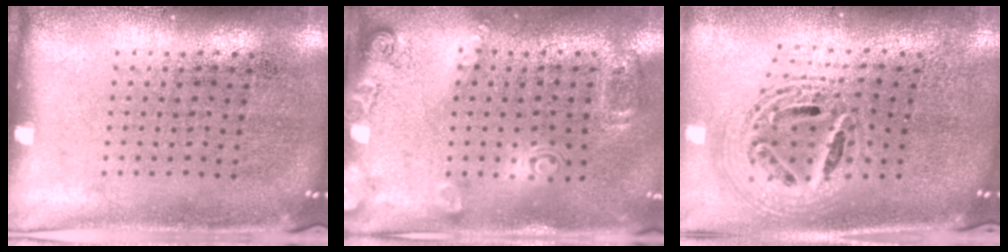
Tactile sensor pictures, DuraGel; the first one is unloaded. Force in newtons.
{"total": 1.9, "press": 1.2, "slide": 1.4}
{"total": 2.3, "press": 1.7, "slide": 1.6}